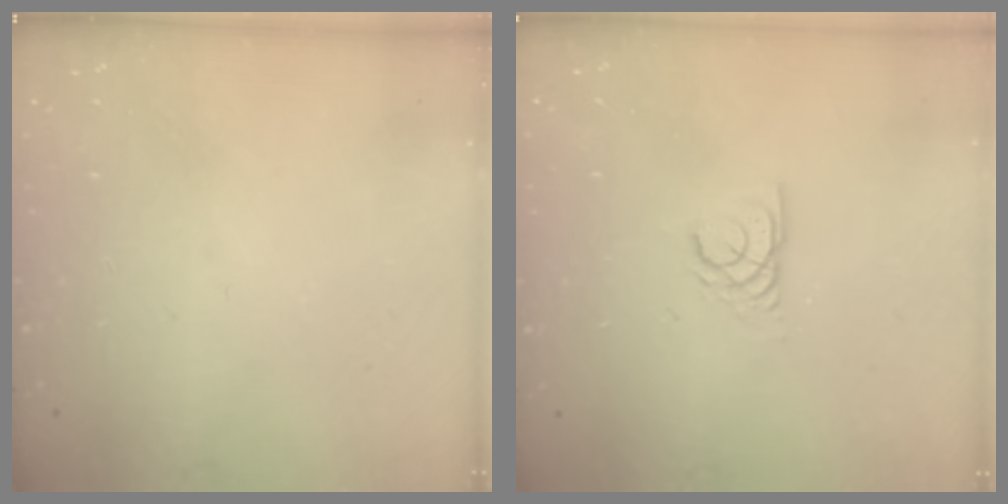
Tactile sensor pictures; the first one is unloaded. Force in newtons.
{"total": 2.0, "press": 2.0, "slide": 0.1}